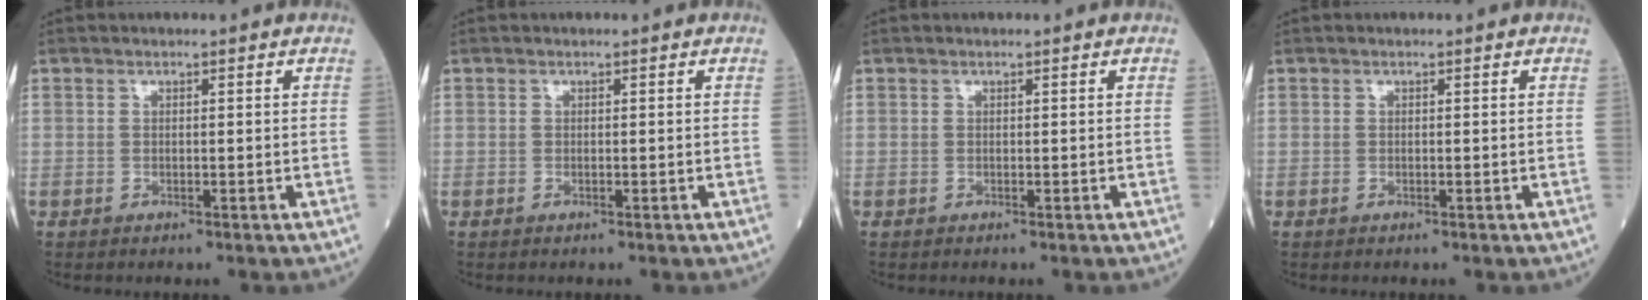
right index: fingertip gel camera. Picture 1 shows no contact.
{"total": 0.0}
{"total": 0.0}
{"total": 0.0}